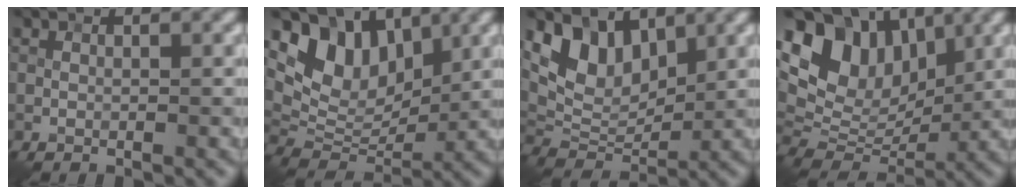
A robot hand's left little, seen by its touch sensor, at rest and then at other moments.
{"total": 7.4, "force": [3.8, 4.9, 4.0], "torque": [-0.064, -0.009, 0.068]}
{"total": 6.3, "force": [3.6, 3.7, 3.5], "torque": [-0.069, -0.010, 0.062]}
{"total": 11.0, "force": [4.3, 7.9, 6.4], "torque": [-0.112, 0.023, 0.077]}